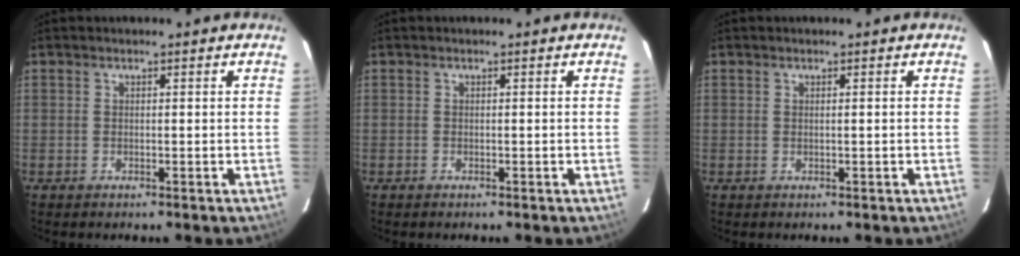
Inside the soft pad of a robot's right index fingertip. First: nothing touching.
{"total": 0.0}
{"total": 0.0}